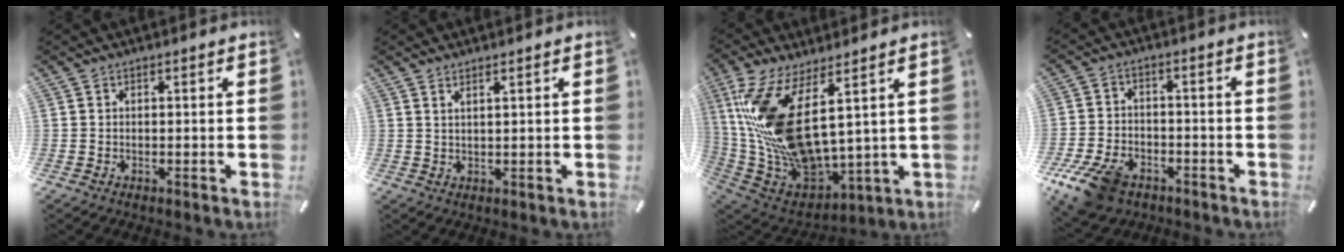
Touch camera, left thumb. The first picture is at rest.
{"total": 1.7, "force": [1.4, -0.2, 0.9], "torque": [-0.027, -0.006, 0.024]}
{"total": 19.2, "force": [5.8, 9.2, 15.8], "torque": [-0.341, -0.053, 0.110]}
{"total": 10.9, "force": [-6.6, 6.7, 5.5], "torque": [-0.122, 0.031, -0.123]}